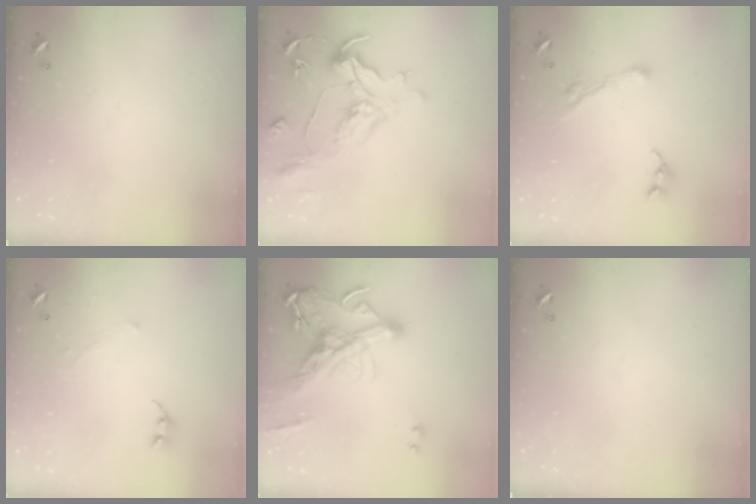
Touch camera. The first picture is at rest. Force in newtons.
{"total": 1.5, "press": 0.8, "slide": 1.2}
{"total": 5.0, "press": 5.0, "slide": 0.8}
{"total": 0.7, "press": 0.0, "slide": 0.7}
{"total": 11.1, "press": 10.7, "slide": 2.6}
{"total": 0.0}